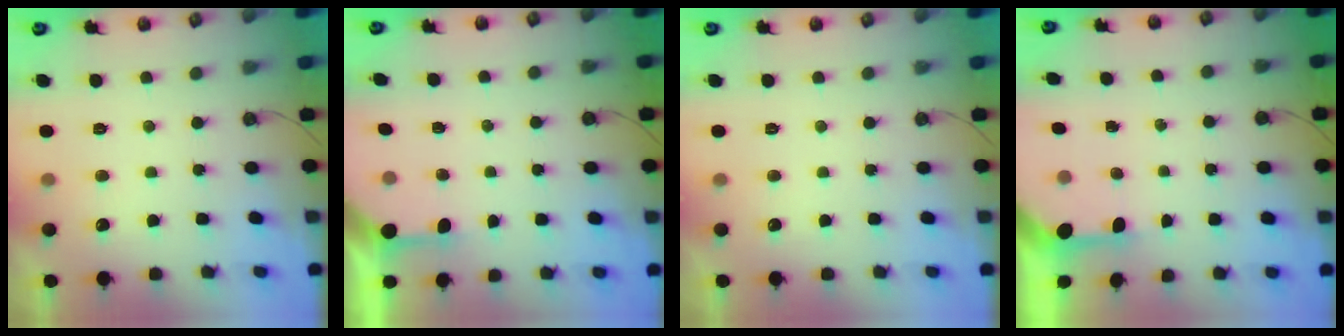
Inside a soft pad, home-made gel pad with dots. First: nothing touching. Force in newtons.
{"total": 2.7, "press": 2.6, "slide": 0.3}
{"total": 0.0}
{"total": 3.2, "press": 3.2, "slide": 0.3}